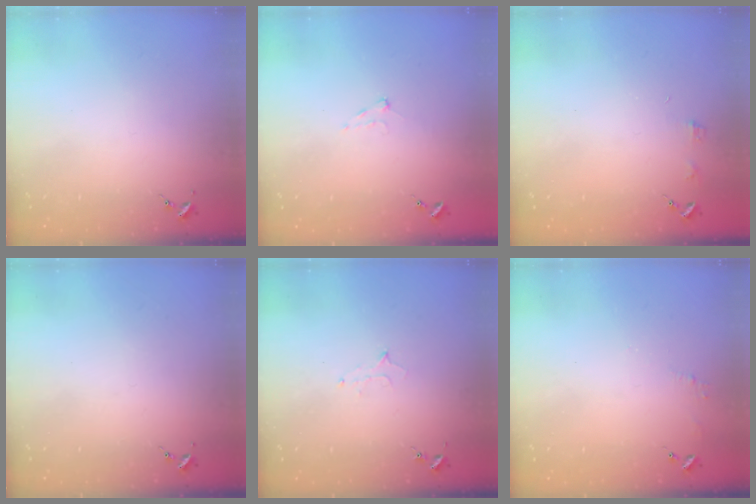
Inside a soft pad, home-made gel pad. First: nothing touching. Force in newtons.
{"total": 6.0, "press": 6.0, "slide": 0.6}
{"total": 3.9, "press": 3.8, "slide": 0.5}
{"total": 0.0}
{"total": 5.8, "press": 5.7, "slide": 0.6}
{"total": 4.8, "press": 4.8, "slide": 0.4}